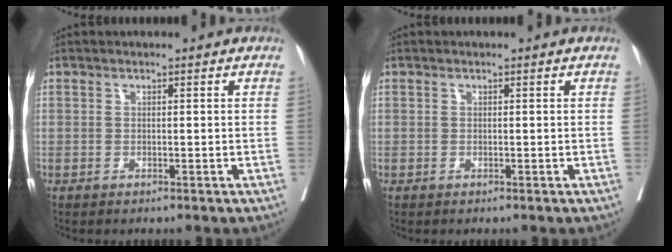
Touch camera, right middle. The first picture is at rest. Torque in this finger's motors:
{"motor_torque": [0.00, 0.00, 0.00, 0.00]}